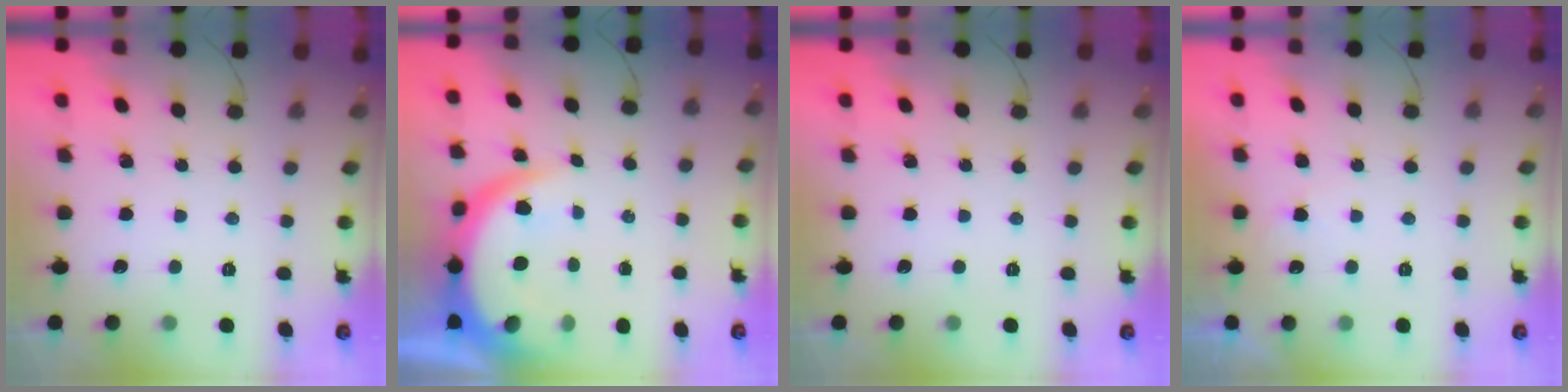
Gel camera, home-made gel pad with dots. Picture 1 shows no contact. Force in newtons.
{"total": 10.0, "press": 9.9, "slide": 1.2}
{"total": 0.0}
{"total": 3.0, "press": 3.0, "slide": 0.0}